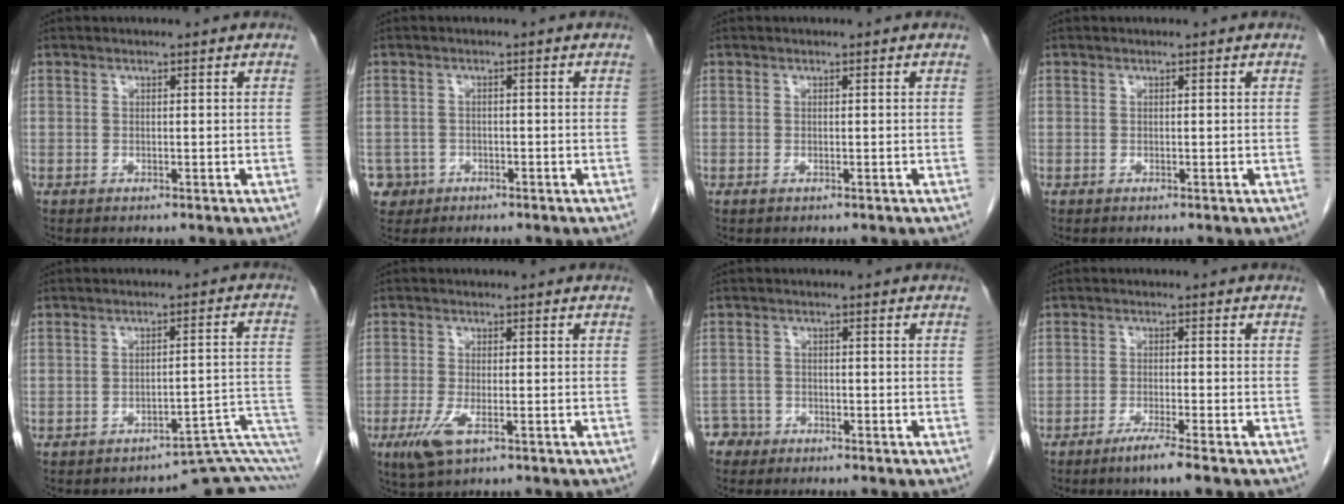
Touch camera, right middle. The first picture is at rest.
{"total": 3.2, "force": [-1.6, 2.8, -0.2], "torque": [0.005, 0.010, -0.029]}
{"total": 0.0}
{"total": 0.0}
{"total": 7.2, "force": [-6.2, 0.2, 3.7], "torque": [-0.025, 0.047, -0.066]}
{"total": 4.6, "force": [-2.1, 1.3, 3.8], "torque": [-0.087, -0.011, -0.035]}
{"total": 2.1, "force": [-1.7, 1.1, -0.7], "torque": [0.013, 0.007, -0.034]}
{"total": 3.6, "force": [-2.5, -0.6, 2.6], "torque": [-0.049, -0.009, -0.049]}